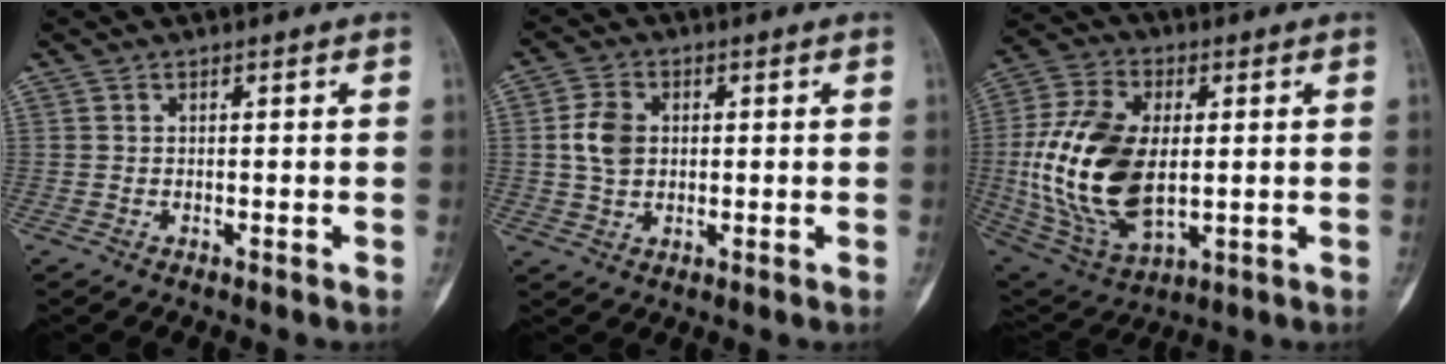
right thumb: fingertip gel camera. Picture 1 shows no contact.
{"total": 5.9, "force": [0.6, 4.4, 3.9], "torque": [-0.068, 0.002, 0.011]}
{"total": 21.1, "force": [0.2, 12.2, 17.2], "torque": [-0.343, -0.008, 0.015]}